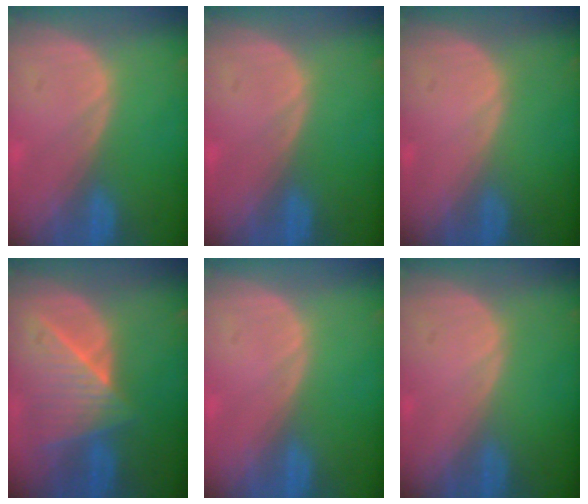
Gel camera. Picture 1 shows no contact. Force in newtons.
{"total": 0.0}
{"total": 0.0}
{"total": 8.0, "press": 7.3, "slide": 3.2}
{"total": 0.0}
{"total": 0.0}